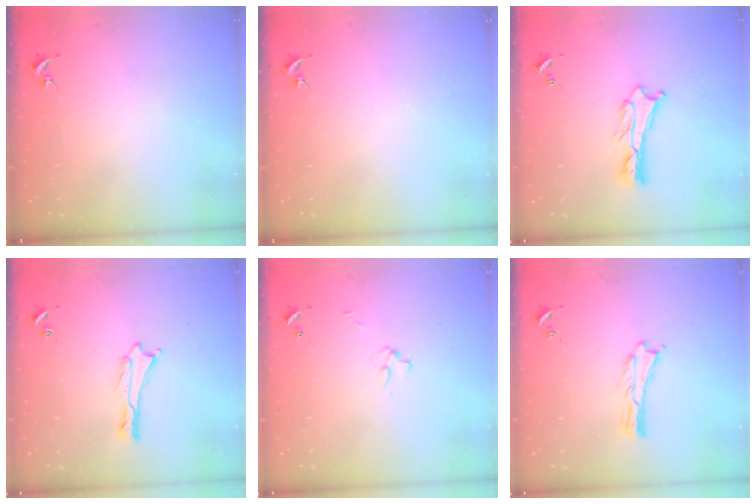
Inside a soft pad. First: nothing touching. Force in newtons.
{"total": 0.0}
{"total": 1.8, "press": 1.8, "slide": 0.2}
{"total": 0.0}
{"total": 2.5, "press": 2.5, "slide": 0.3}
{"total": 0.0}